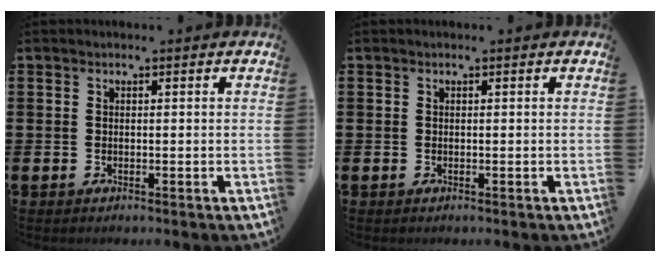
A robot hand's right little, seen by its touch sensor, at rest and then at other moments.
{"total": 0.0}